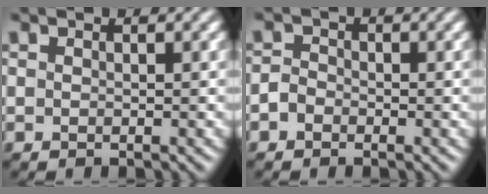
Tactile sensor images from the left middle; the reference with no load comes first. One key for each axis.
{"total": 1.4, "fx": -0.9, "fy": 1.0, "fz": 0.4, "tx": 0.002, "ty": 0.002, "tz": -0.025}